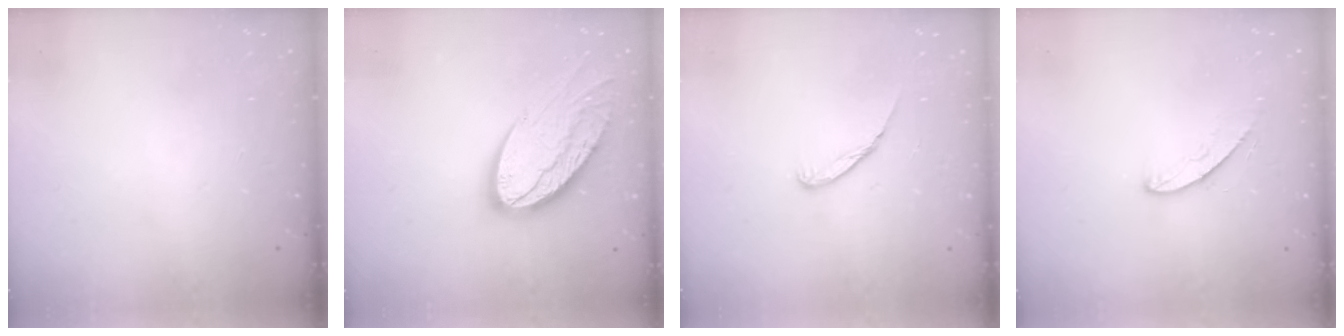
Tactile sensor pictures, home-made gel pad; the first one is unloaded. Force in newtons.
{"total": 20.2, "press": 20.2, "slide": 1.4}
{"total": 4.5, "press": 4.4, "slide": 0.5}
{"total": 5.2, "press": 5.2, "slide": 0.5}